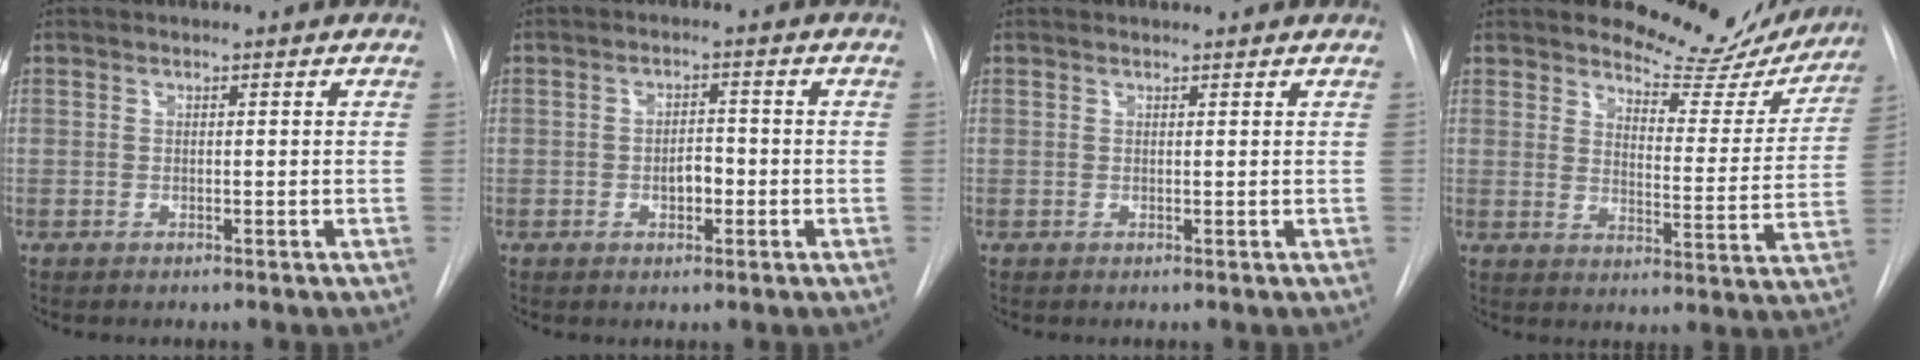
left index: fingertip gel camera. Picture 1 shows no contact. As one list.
[{"total": 2.9, "force": [-1.1, 1.5, 2.2], "torque": [-0.030, 0.003, -0.013]}, {"total": 1.2, "force": [1.2, 0.1, 0.0], "torque": [-0.008, 0.009, 0.015]}, {"total": 13.6, "force": [12.7, 4.2, 2.7], "torque": [-0.017, -0.047, 0.143]}]